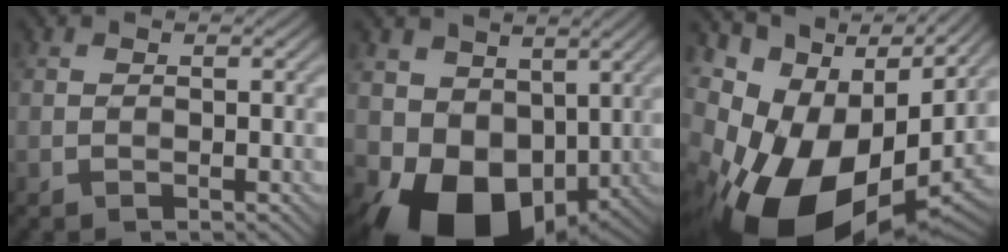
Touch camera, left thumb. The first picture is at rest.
{"total": 10.2, "force": [-0.4, 7.9, 6.5], "torque": [-0.119, -0.029, -0.004]}
{"total": 18.1, "force": [-2.2, 11.9, 13.5], "torque": [-0.263, -0.032, -0.021]}